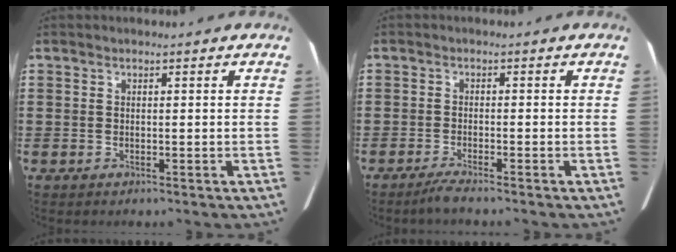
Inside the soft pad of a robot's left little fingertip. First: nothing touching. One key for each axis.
{"total": 1.9, "fx": -1.6, "fy": -0.2, "fz": 1.1, "tx": -0.016, "ty": 0.002, "tz": -0.029}